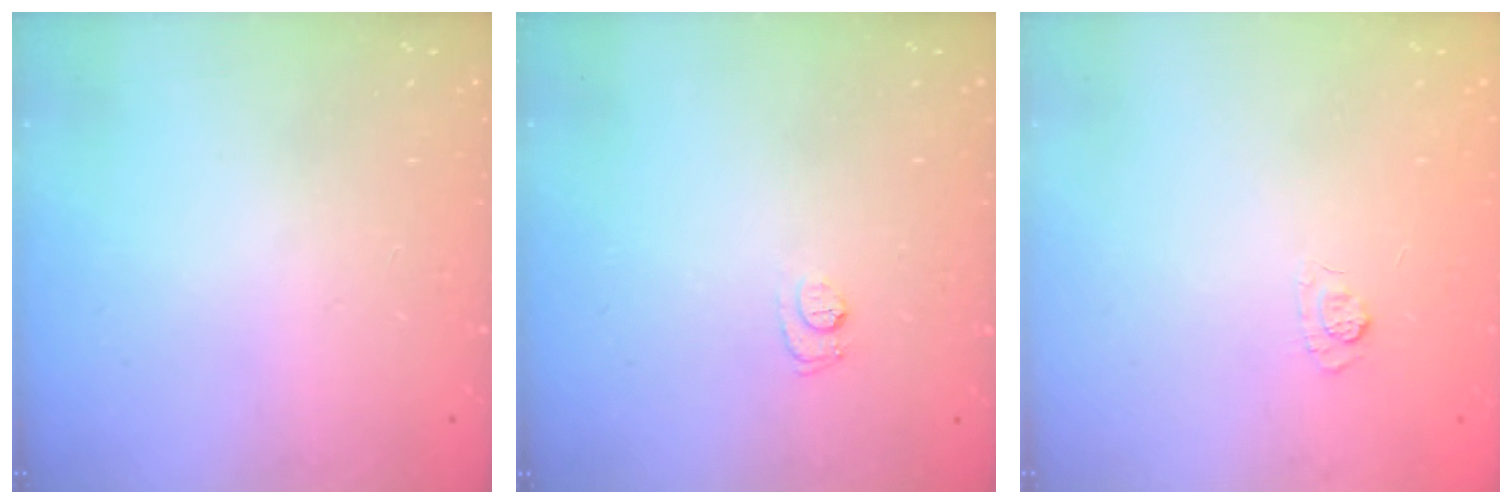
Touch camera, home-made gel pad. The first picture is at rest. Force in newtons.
{"total": 5.7, "press": 5.7, "slide": 0.6}
{"total": 2.1, "press": 1.6, "slide": 1.3}